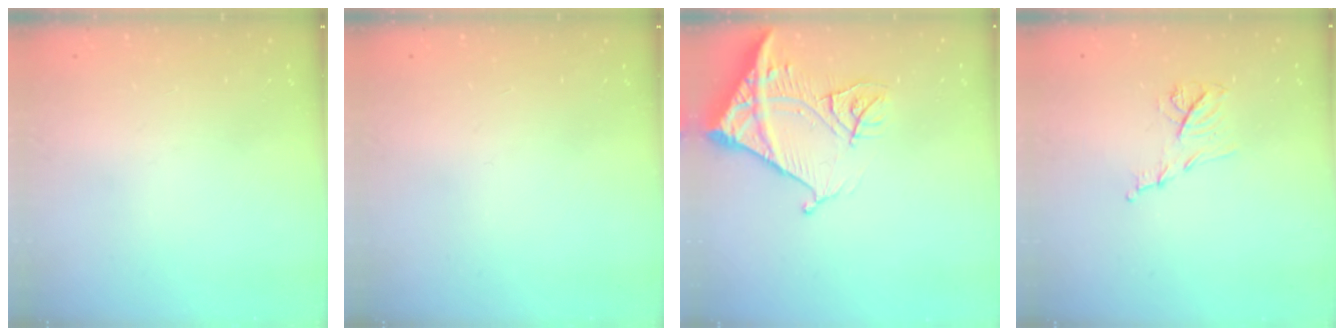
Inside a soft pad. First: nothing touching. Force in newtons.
{"total": 0.0}
{"total": 15.3, "press": 15.2, "slide": 1.7}
{"total": 8.8, "press": 8.7, "slide": 1.0}